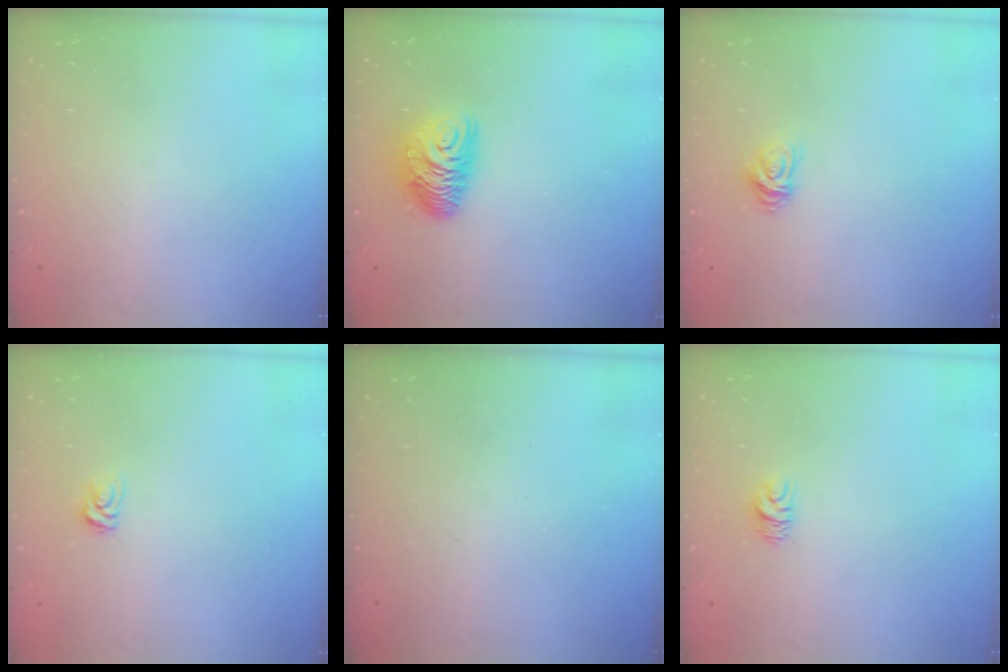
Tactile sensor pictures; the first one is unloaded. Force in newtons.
{"total": 9.8, "press": 9.8, "slide": 0.2}
{"total": 5.6, "press": 5.6, "slide": 0.7}
{"total": 3.8, "press": 3.8, "slide": 0.2}
{"total": 0.0}
{"total": 4.6, "press": 4.6, "slide": 0.4}